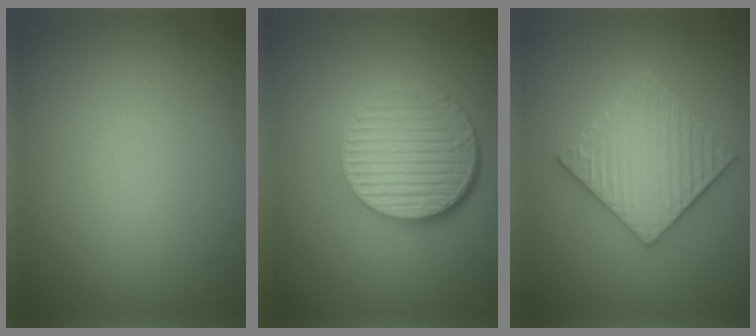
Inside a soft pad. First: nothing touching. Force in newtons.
{"total": 6.7, "press": 4.5, "slide": 5.0}
{"total": 5.9, "press": 5.8, "slide": 1.1}